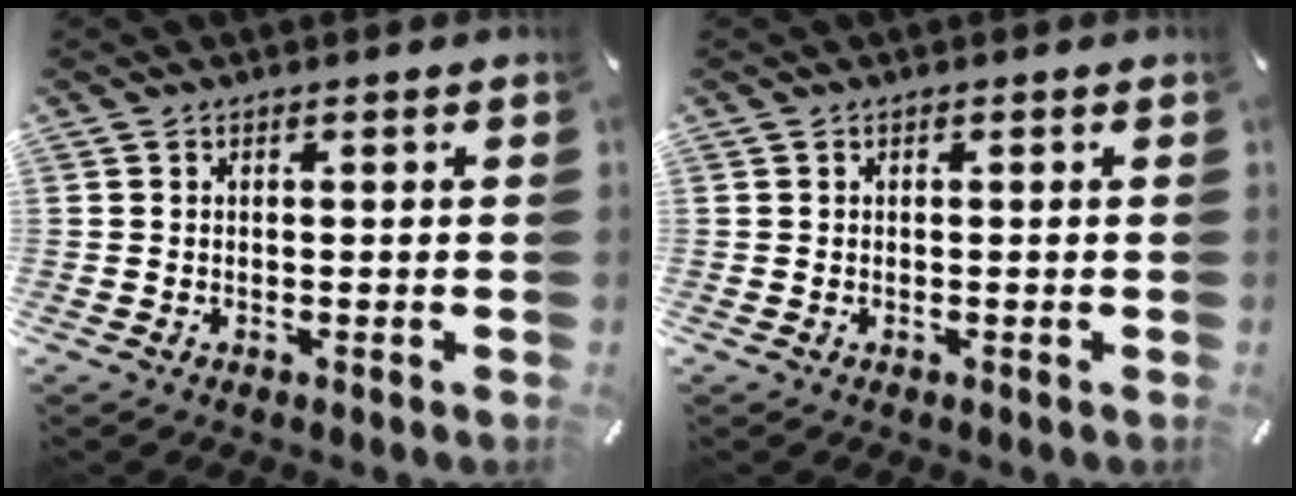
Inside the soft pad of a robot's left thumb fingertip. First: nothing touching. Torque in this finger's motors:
{"motor_torque": [-0.04, 0.02, -0.07, 0.03, 0.00]}